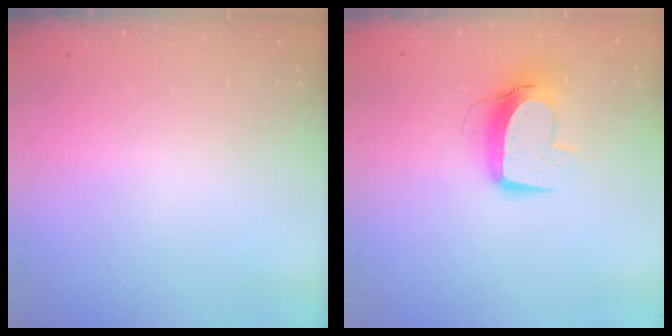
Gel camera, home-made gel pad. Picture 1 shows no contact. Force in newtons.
{"total": 11.8, "press": 11.7, "slide": 1.2}